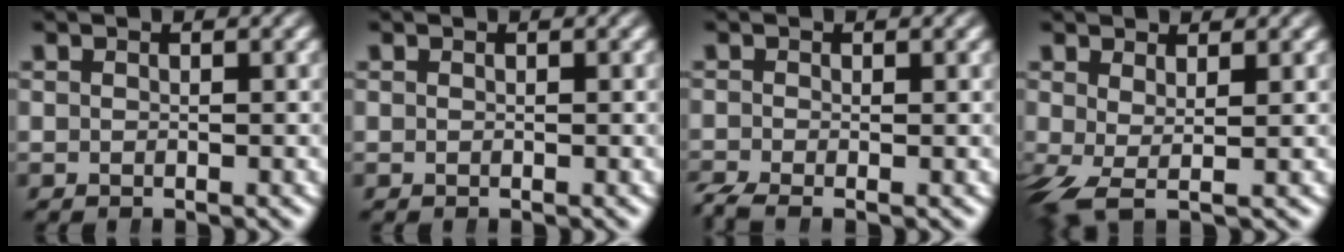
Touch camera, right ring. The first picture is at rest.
{"total": 0.0}
{"total": 2.6, "force": [-1.8, 1.3, 1.2], "torque": [-0.028, -0.010, -0.028]}
{"total": 3.1, "force": [-1.2, 1.2, 2.6], "torque": [-0.070, -0.032, -0.001]}